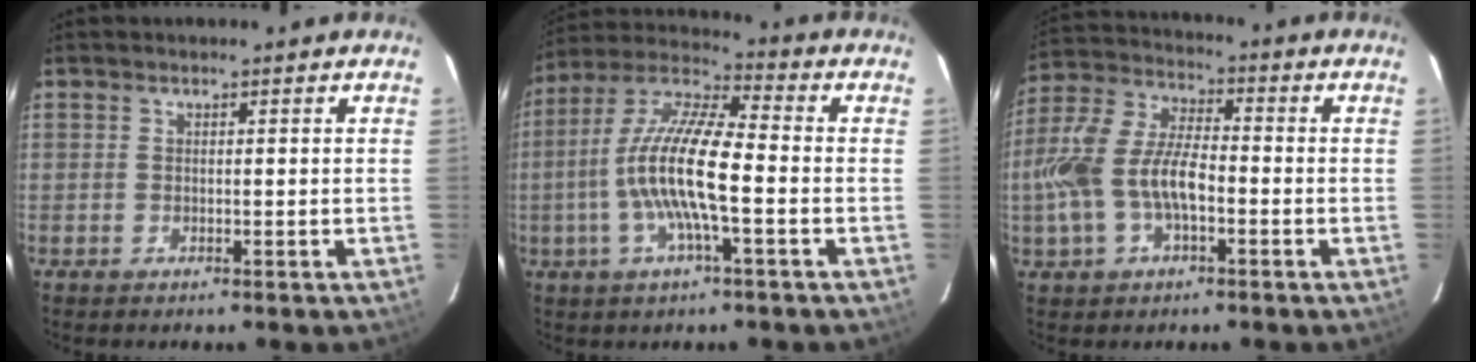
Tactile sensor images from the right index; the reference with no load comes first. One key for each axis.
{"total": 14.5, "fx": -2.5, "fy": 3.0, "fz": 14.0, "tx": -0.274, "ty": 0.005, "tz": -0.057}
{"total": 13.5, "fx": -3.2, "fy": 6.7, "fz": 11.2, "tx": -0.242, "ty": 0.010, "tz": -0.059}